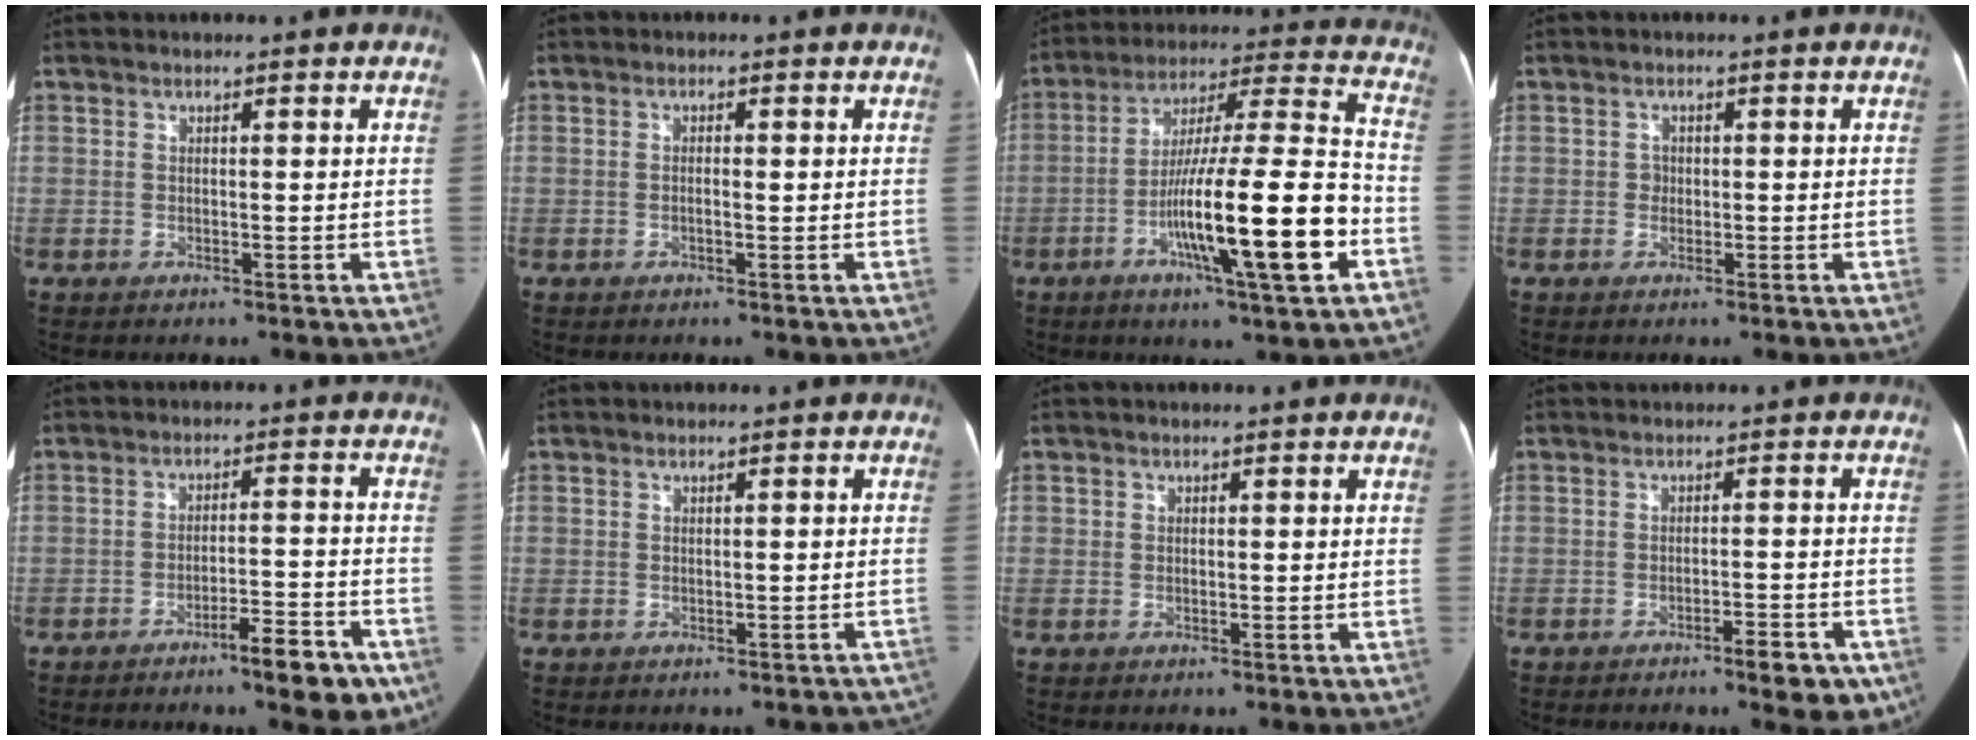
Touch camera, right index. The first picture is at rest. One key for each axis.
{"total": 0.9, "fx": -0.1, "fy": 0.3, "fz": 0.9, "tx": -0.013, "ty": 0.002, "tz": -0.005}
{"total": 19.5, "fx": -6.6, "fy": 1.0, "fz": 18.3, "tx": -0.292, "ty": 0.000, "tz": -0.104}
{"total": 1.2, "fx": -0.1, "fy": 1.1, "fz": 0.4, "tx": -0.006, "ty": 0.004, "tz": -0.002}
{"total": 7.7, "fx": -5.1, "fy": 1.1, "fz": 5.6, "tx": -0.072, "ty": 0.005, "tz": -0.073}
{"total": 3.0, "fx": -2.3, "fy": 2.0, "fz": 0.2, "tx": 0.010, "ty": 0.022, "tz": -0.028}
{"total": 0.5, "fx": 0.0, "fy": 0.5, "fz": -0.2, "tx": 0.012, "ty": 0.001, "tz": -0.003}
{"total": 4.9, "fx": -3.3, "fy": 1.1, "fz": 3.5, "tx": -0.033, "ty": -0.002, "tz": -0.041}